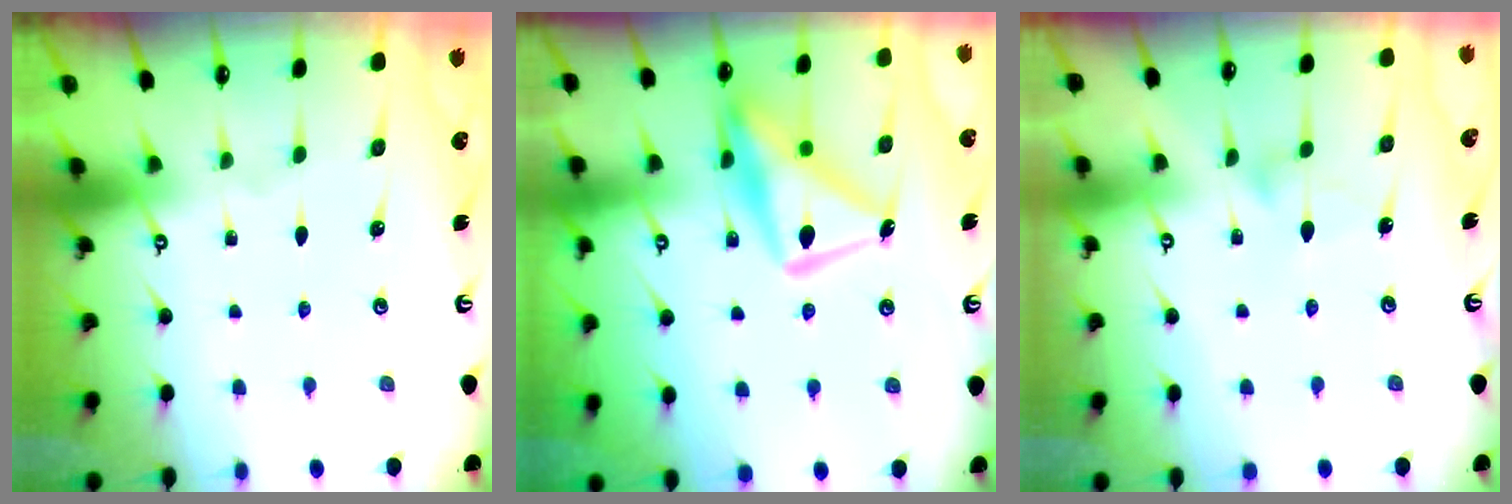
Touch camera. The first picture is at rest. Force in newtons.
{"total": 16.5, "press": 16.4, "slide": 1.5}
{"total": 5.5, "press": 5.5, "slide": 0.4}